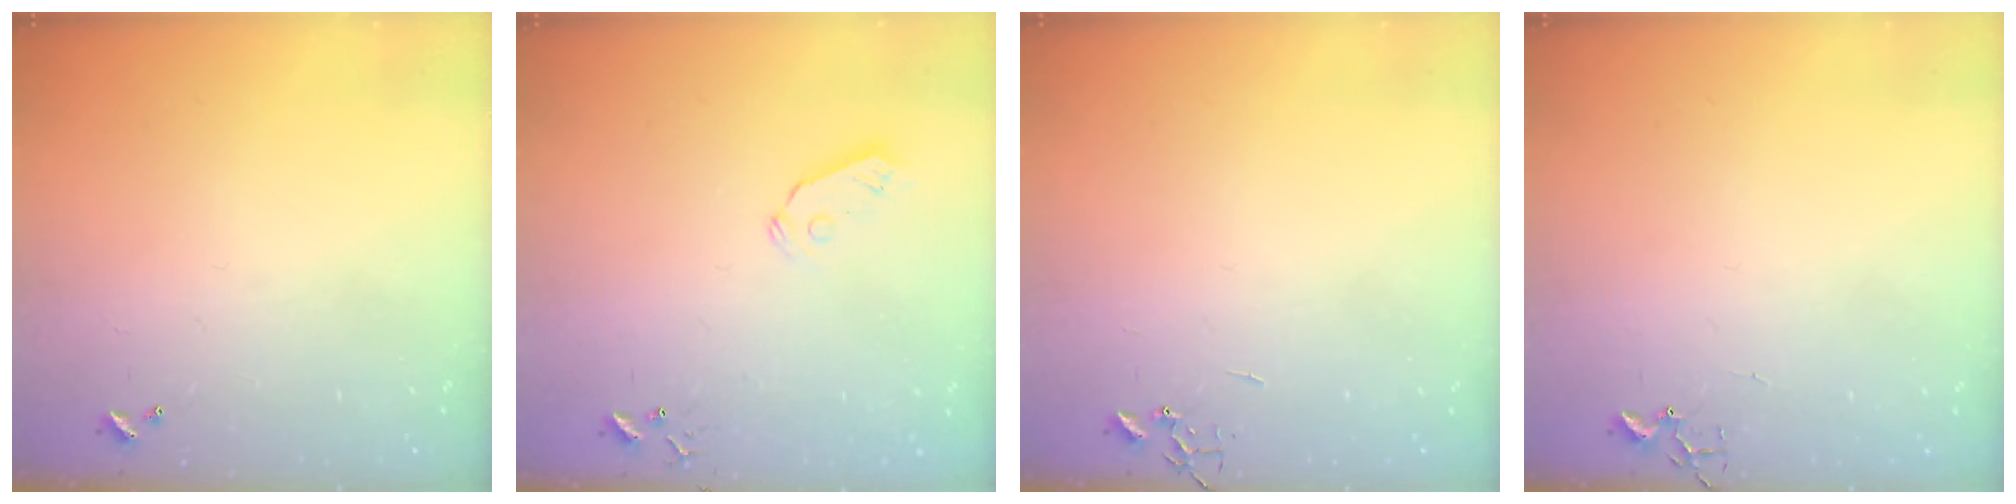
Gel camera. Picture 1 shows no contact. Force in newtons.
{"total": 5.8, "press": 5.8, "slide": 0.3}
{"total": 0.0}
{"total": 7.3, "press": 7.3, "slide": 0.5}